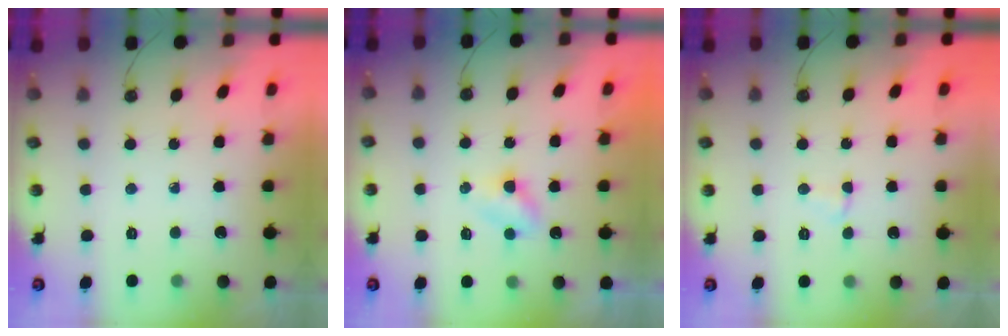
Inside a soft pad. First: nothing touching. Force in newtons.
{"total": 4.0, "press": 4.0, "slide": 0.5}
{"total": 2.5, "press": 2.5, "slide": 0.4}